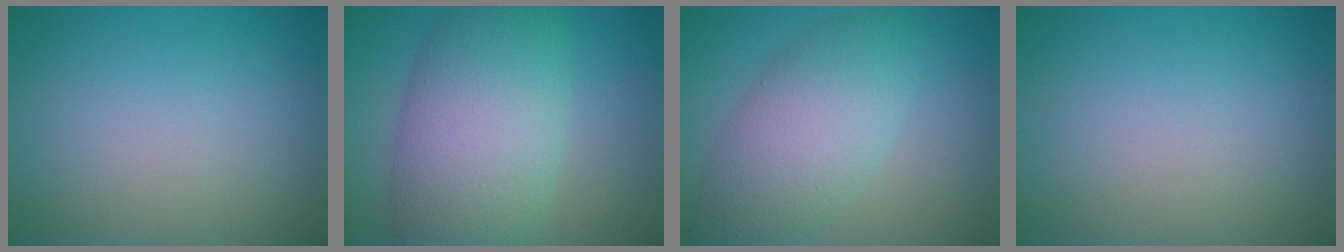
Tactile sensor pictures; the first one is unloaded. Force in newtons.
{"total": 10.1, "press": 10.1, "slide": 0.7}
{"total": 6.6, "press": 6.6, "slide": 0.3}
{"total": 0.0}